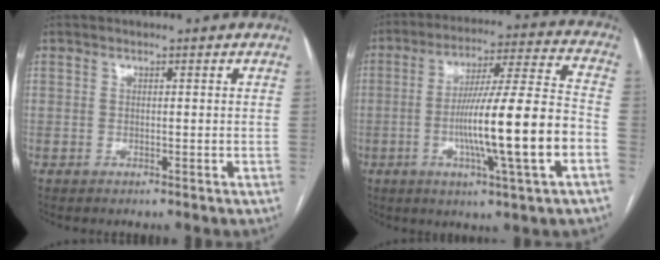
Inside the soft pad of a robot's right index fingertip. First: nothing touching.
{"total": 17.3, "force": [-4.3, 0.0, 16.8], "torque": [-0.287, 0.002, -0.072]}